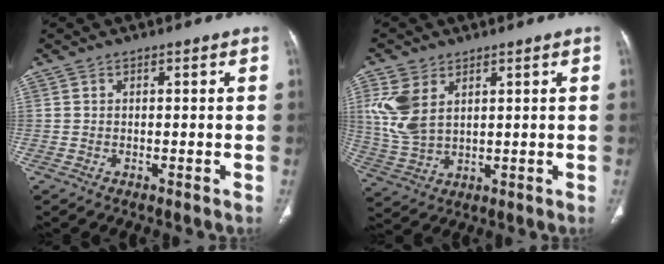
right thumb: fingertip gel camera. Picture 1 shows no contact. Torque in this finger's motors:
{"motor_torque": [-0.32, 0.57, 0.83, 0.89, 0.09]}